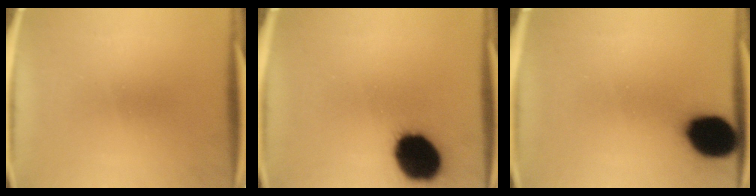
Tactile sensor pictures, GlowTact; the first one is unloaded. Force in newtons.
{"total": 17.9}
{"total": 15.1}